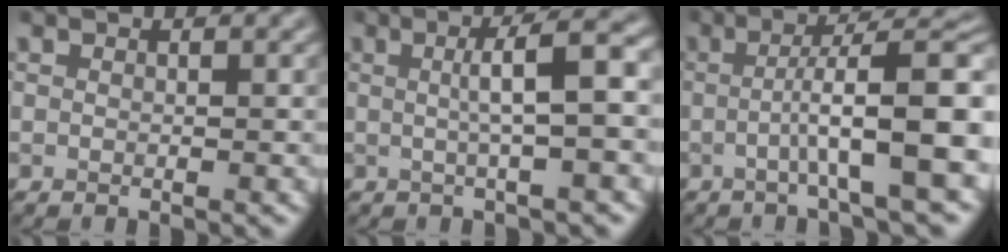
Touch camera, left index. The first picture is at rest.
{"total": 5.3, "force": [0.5, 1.0, 5.2], "torque": [-0.072, 0.016, 0.003]}
{"total": 8.4, "force": [-0.8, 1.4, 8.3], "torque": [-0.114, 0.015, -0.021]}